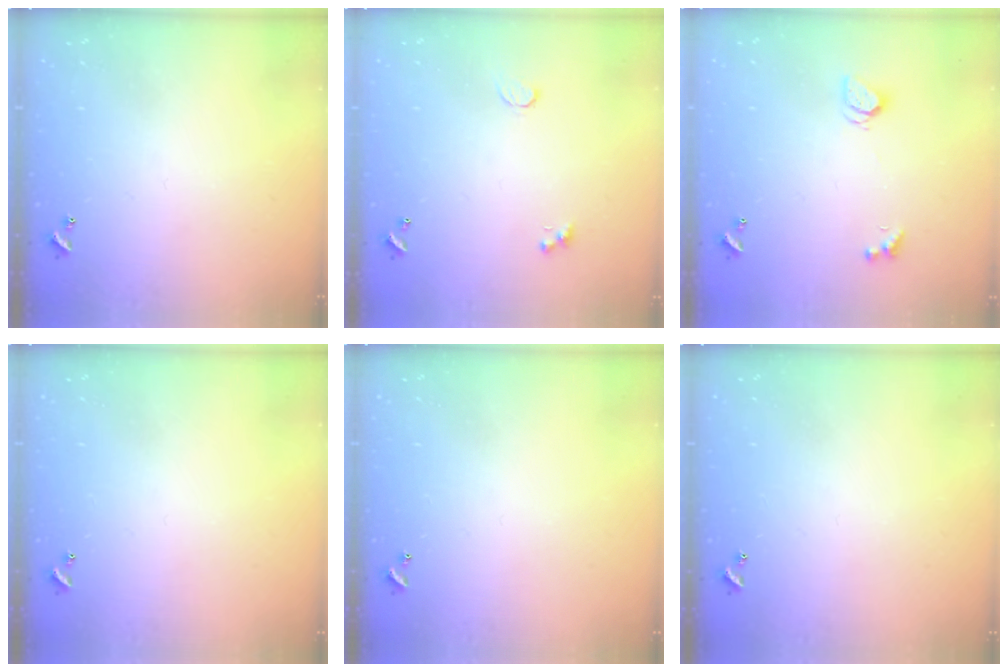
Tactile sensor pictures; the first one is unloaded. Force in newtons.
{"total": 0.8, "press": 0.7, "slide": 0.4}
{"total": 2.0, "press": 2.0, "slide": 0.3}
{"total": 0.0}
{"total": 0.0}
{"total": 0.0}